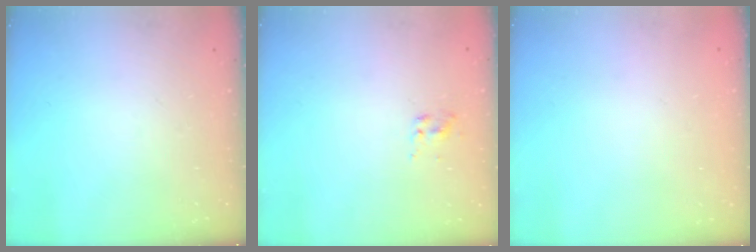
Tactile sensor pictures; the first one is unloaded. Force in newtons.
{"total": 2.0, "press": 1.9, "slide": 0.8}
{"total": 1.8, "press": 1.8, "slide": 0.1}